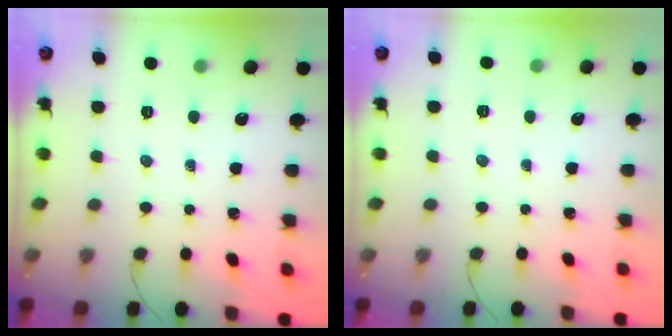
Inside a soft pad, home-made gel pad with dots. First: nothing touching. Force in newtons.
{"total": 2.6, "press": 2.3, "slide": 1.2}